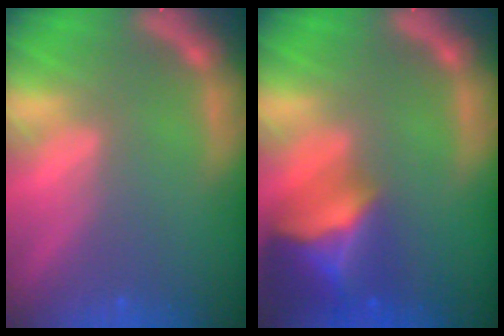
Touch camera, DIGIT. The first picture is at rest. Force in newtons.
{"total": 8.4}